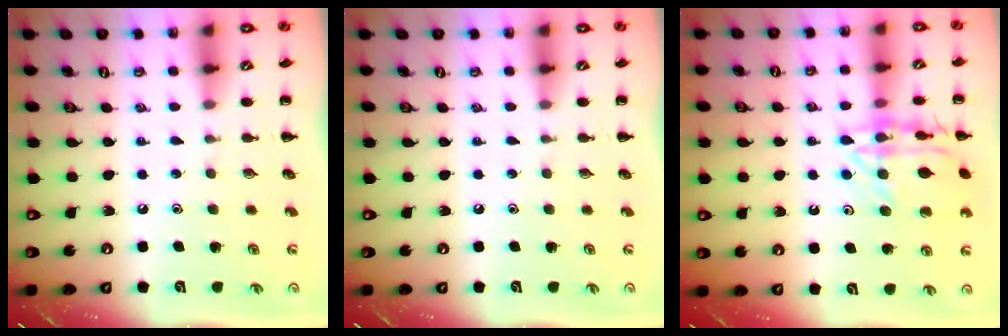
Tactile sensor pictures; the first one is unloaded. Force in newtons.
{"total": 0.0}
{"total": 16.1, "press": 16.1, "slide": 0.8}